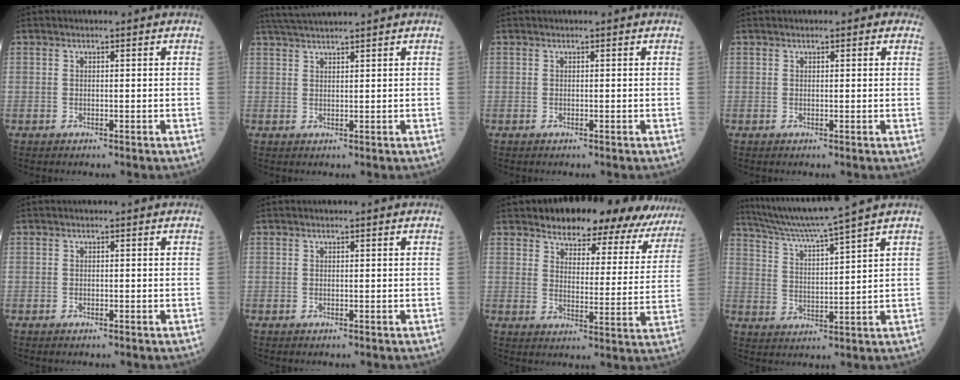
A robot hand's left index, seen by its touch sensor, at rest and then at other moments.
{"total": 6.3, "force": [5.7, -0.7, 2.5], "torque": [-0.045, 0.030, 0.102]}
{"total": 0.0}
{"total": 1.5, "force": [1.1, 0.7, 0.8], "torque": [-0.011, 0.006, 0.009]}
{"total": 0.0}
{"total": 0.6, "force": [0.6, 0.0, 0.2], "torque": [-0.008, 0.006, 0.010]}
{"total": 19.9, "force": [18.1, 6.0, 5.4], "torque": [-0.038, -0.026, 0.201]}
{"total": 11.2, "force": [9.7, -2.5, 5.0], "torque": [-0.094, 0.004, 0.173]}